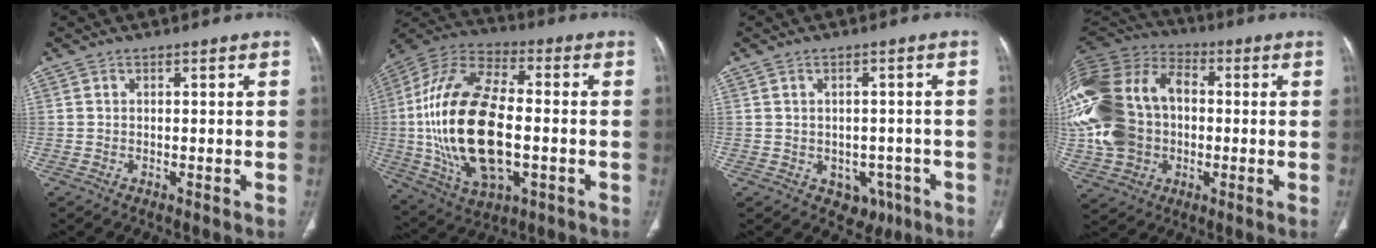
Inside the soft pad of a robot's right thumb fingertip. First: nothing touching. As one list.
[{"total": 25.8, "force": [-2.3, 13.2, 22.1], "torque": [-0.449, 0.010, -0.032]}, {"total": 5.1, "force": [-2.0, 4.0, 2.4], "torque": [-0.009, 0.014, -0.015]}, {"total": 27.1, "force": [-0.3, 20.5, 17.8], "torque": [-0.411, 0.038, 0.003]}]